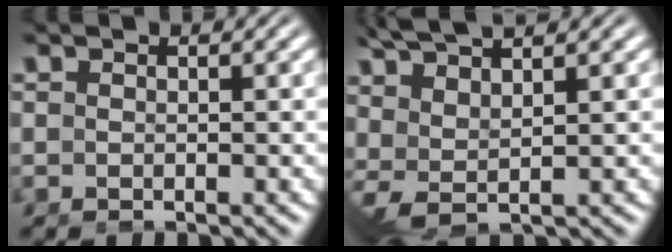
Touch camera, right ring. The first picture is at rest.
{"total": 5.5, "force": [2.9, 3.1, 3.6], "torque": [-0.095, 0.006, 0.041]}